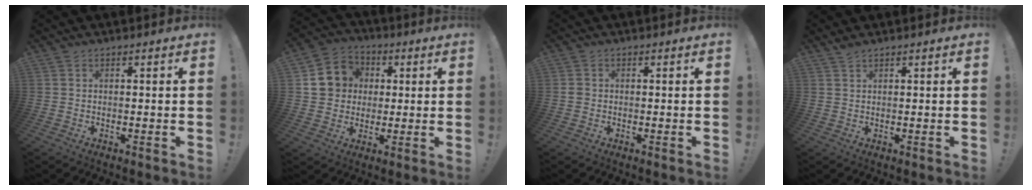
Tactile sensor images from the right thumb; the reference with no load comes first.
{"total": 11.5, "force": [1.6, 10.7, 4.1], "torque": [-0.046, 0.010, 0.040]}
{"total": 1.3, "force": [-0.2, 1.2, 0.4], "torque": [-0.008, 0.006, -0.004]}
{"total": 1.5, "force": [1.3, 0.3, 0.7], "torque": [-0.016, 0.001, 0.025]}